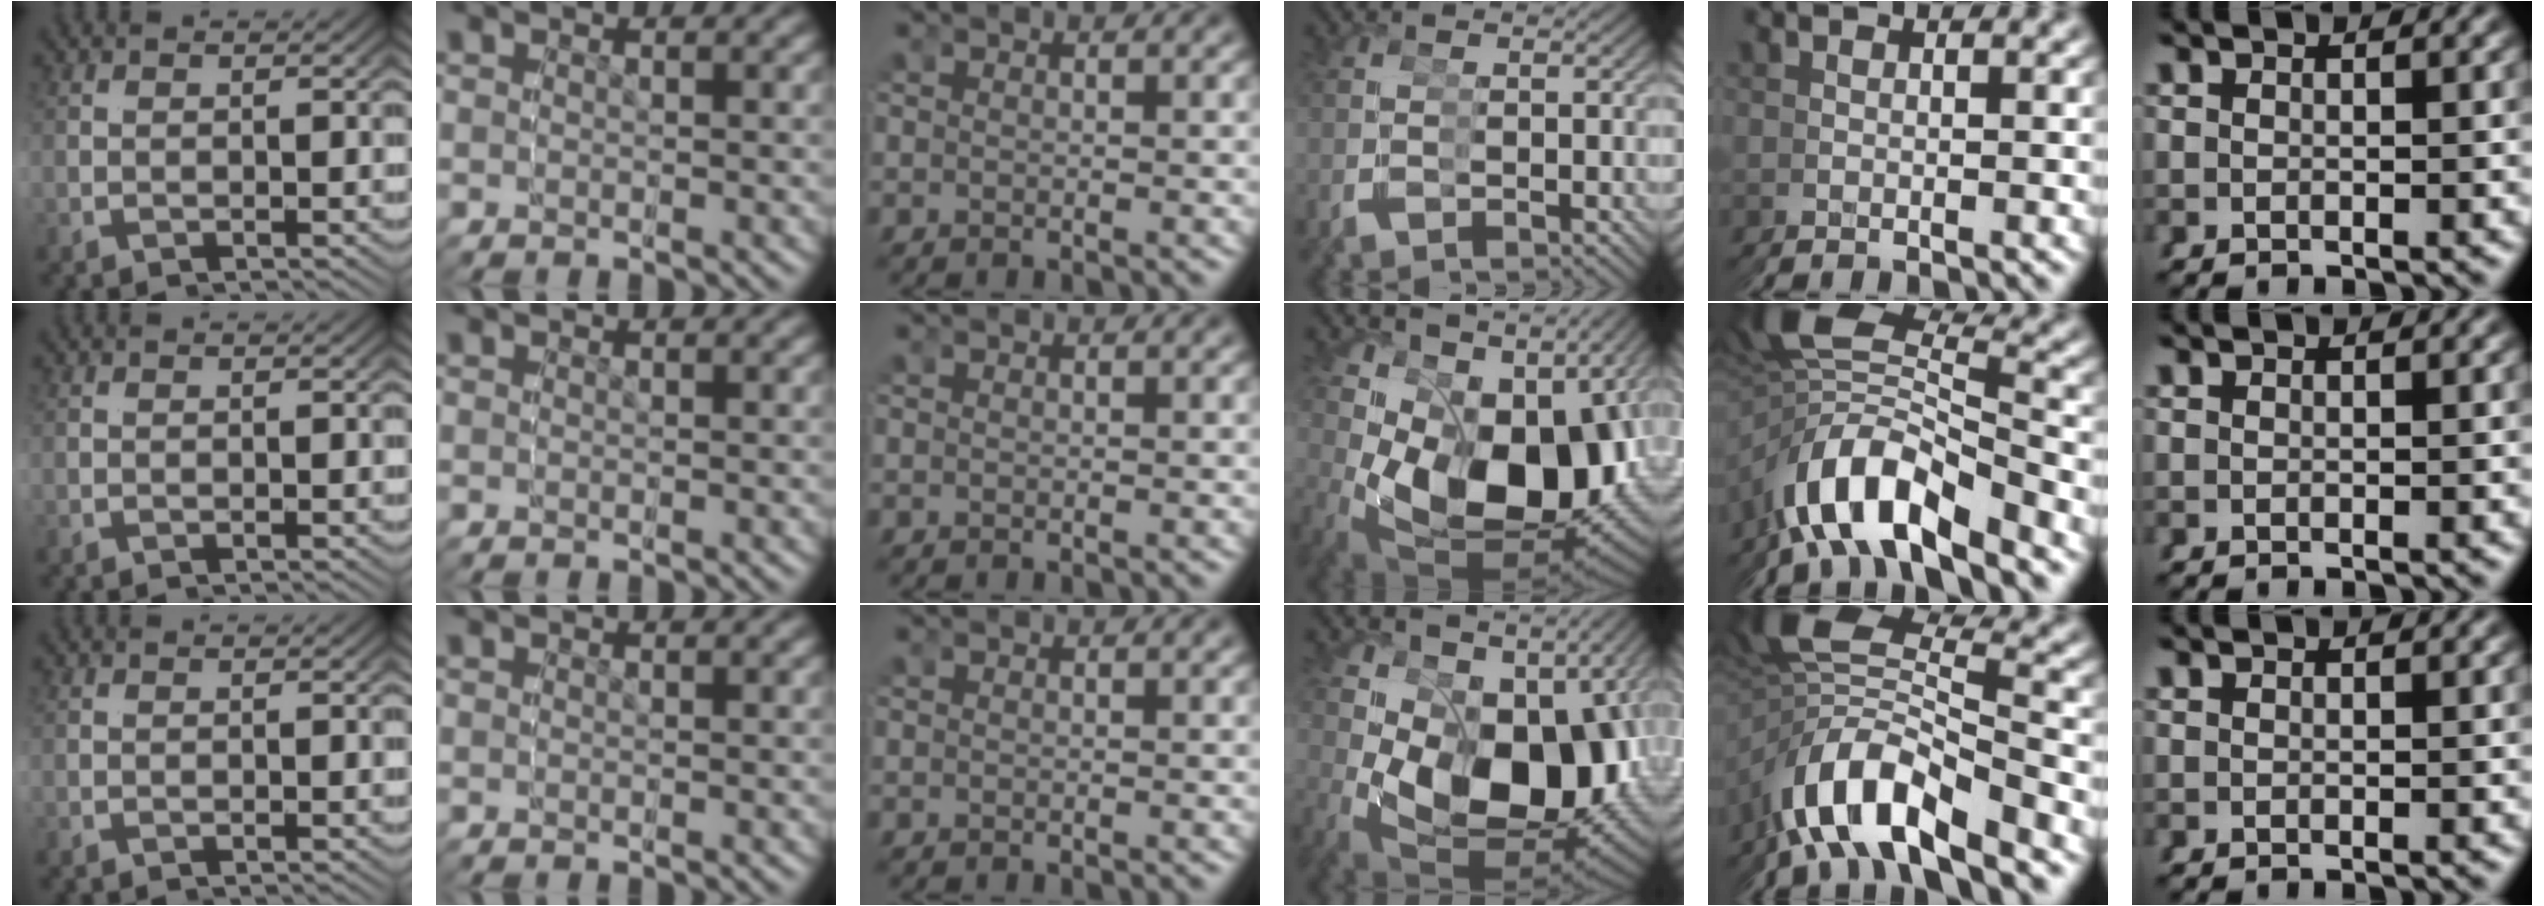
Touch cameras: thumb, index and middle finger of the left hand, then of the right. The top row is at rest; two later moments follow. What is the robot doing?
{"motion": "grasp_and_lifting", "object": "glasses"}